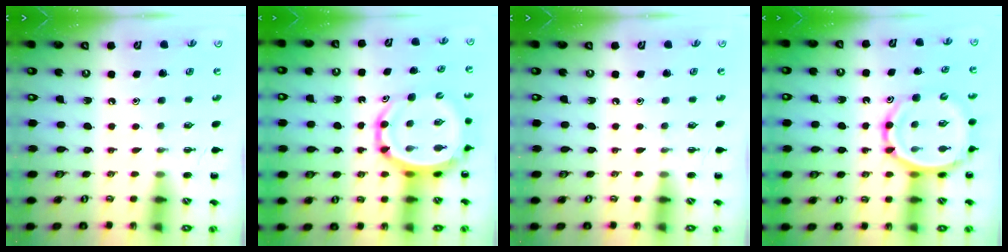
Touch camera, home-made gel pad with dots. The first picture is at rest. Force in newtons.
{"total": 9.6, "press": 9.2, "slide": 2.9}
{"total": 0.0}
{"total": 12.8, "press": 12.1, "slide": 4.0}